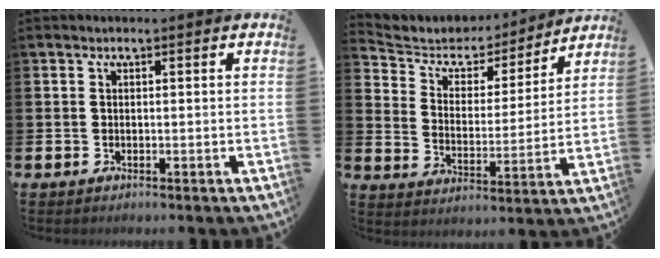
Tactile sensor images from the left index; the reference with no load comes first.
{"total": 5.3, "force": [4.7, 2.5, 0.7], "torque": [-0.050, -0.034, 0.075]}